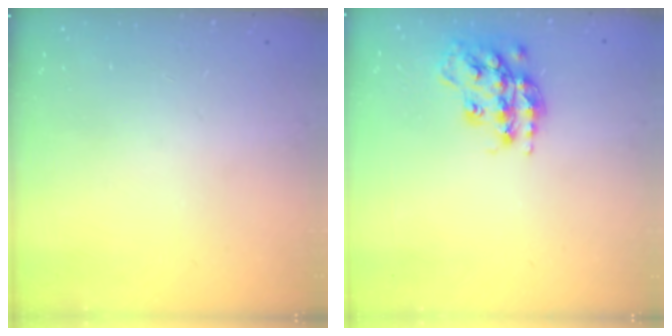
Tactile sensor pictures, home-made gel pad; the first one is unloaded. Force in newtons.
{"total": 16.3, "press": 16.3, "slide": 0.8}